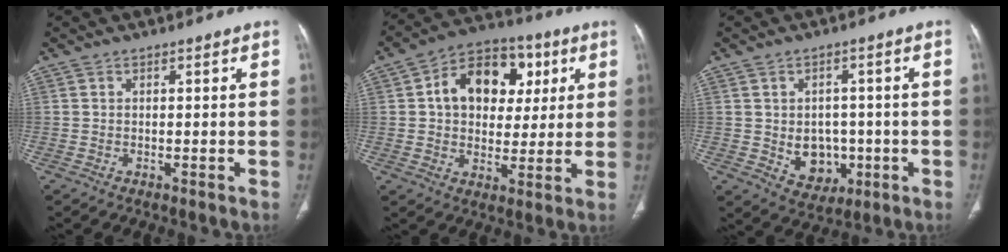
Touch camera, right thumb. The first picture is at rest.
{"total": 15.5, "force": [3.9, 11.2, 9.9], "torque": [-0.110, 0.009, 0.055]}
{"total": 7.6, "force": [-1.3, 6.2, 4.2], "torque": [-0.024, 0.007, -0.001]}